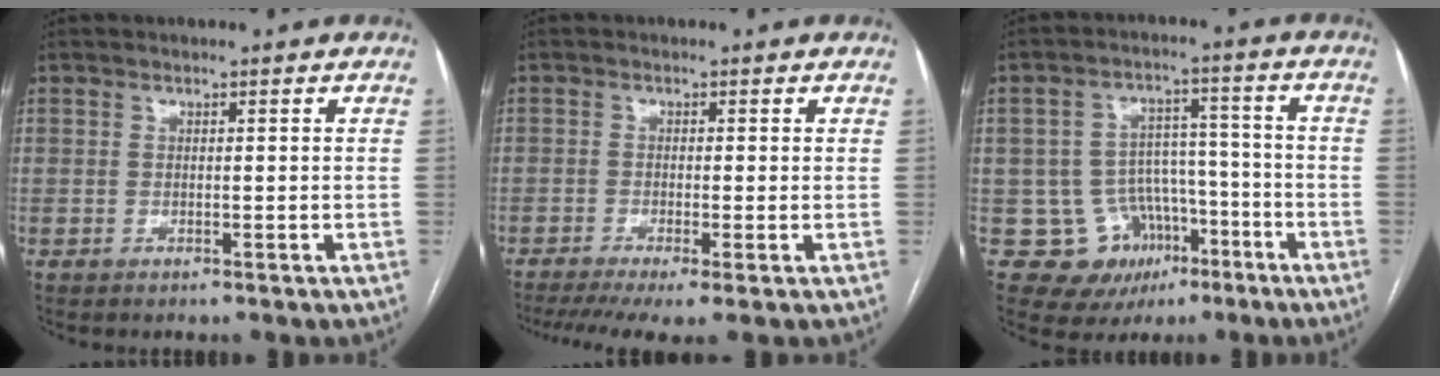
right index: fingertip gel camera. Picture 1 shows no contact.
{"total": 6.7, "force": [-4.2, 0.9, 5.1], "torque": [-0.086, -0.009, -0.070]}
{"total": 9.9, "force": [-4.0, 8.8, 2.4], "torque": [-0.028, 0.038, -0.046]}